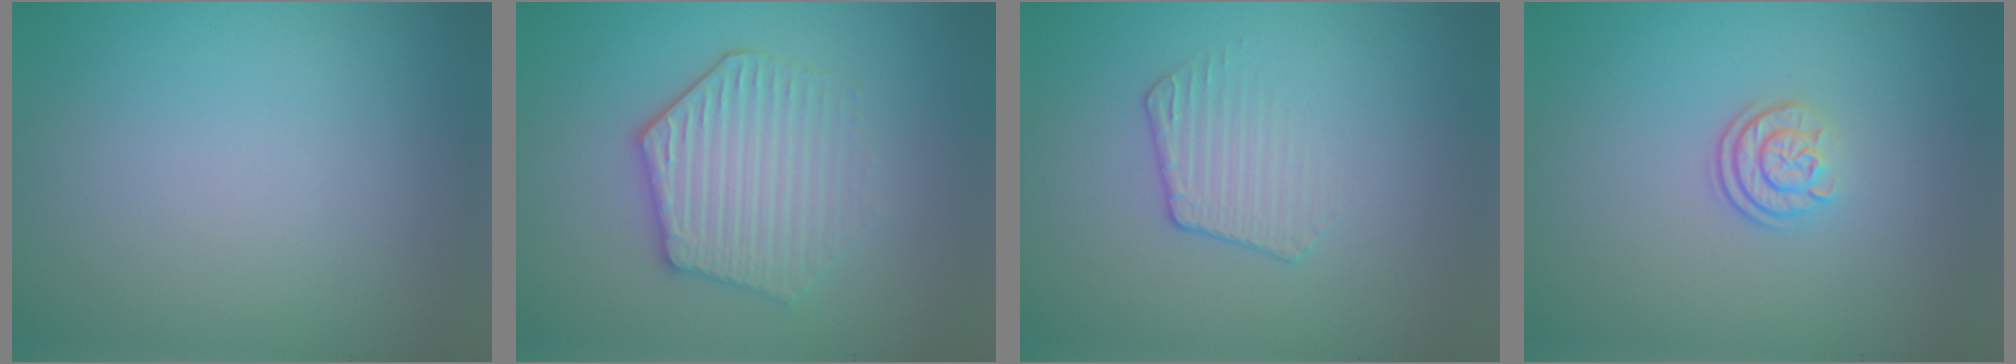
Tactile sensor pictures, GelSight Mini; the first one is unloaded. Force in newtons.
{"total": 4.2, "press": 3.9, "slide": 1.5}
{"total": 1.8, "press": 1.1, "slide": 1.4}
{"total": 2.4, "press": 1.8, "slide": 1.5}